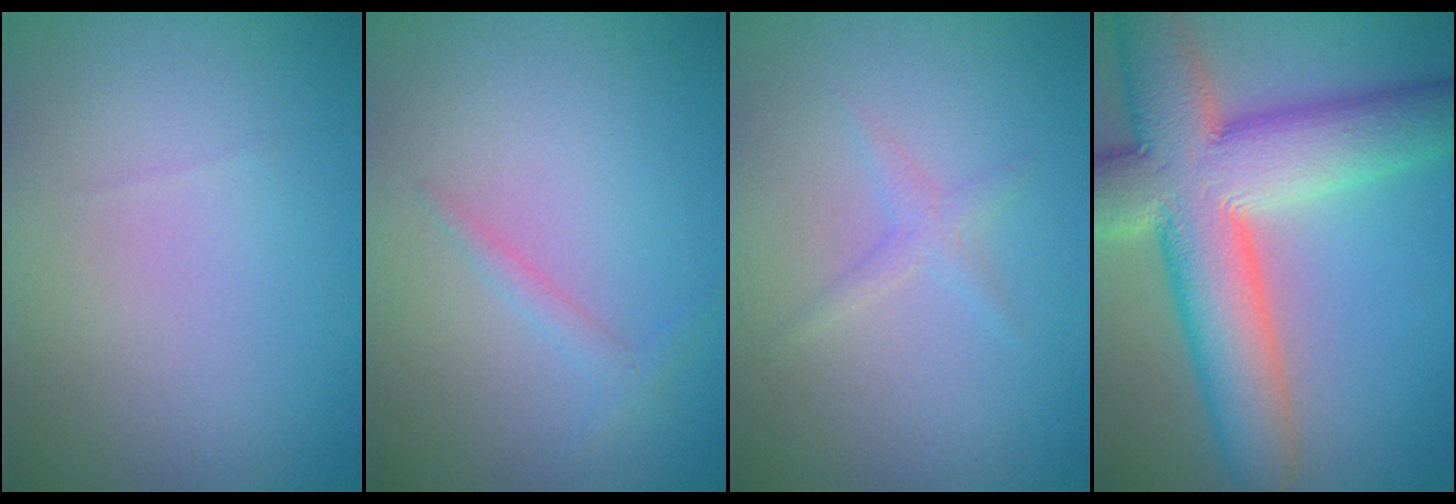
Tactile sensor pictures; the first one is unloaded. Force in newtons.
{"total": 1.1, "press": 1.1, "slide": 0.0}
{"total": 1.1, "press": 1.1, "slide": 0.0}
{"total": 12.7, "press": 12.6, "slide": 1.0}